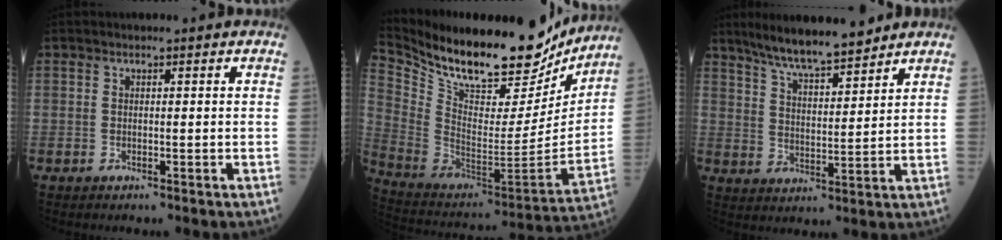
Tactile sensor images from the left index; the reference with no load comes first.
{"total": 25.9, "force": [21.8, 7.5, 11.9], "torque": [-0.228, -0.020, 0.346]}
{"total": 10.8, "force": [9.2, 1.4, 5.3], "torque": [-0.092, 0.011, 0.162]}